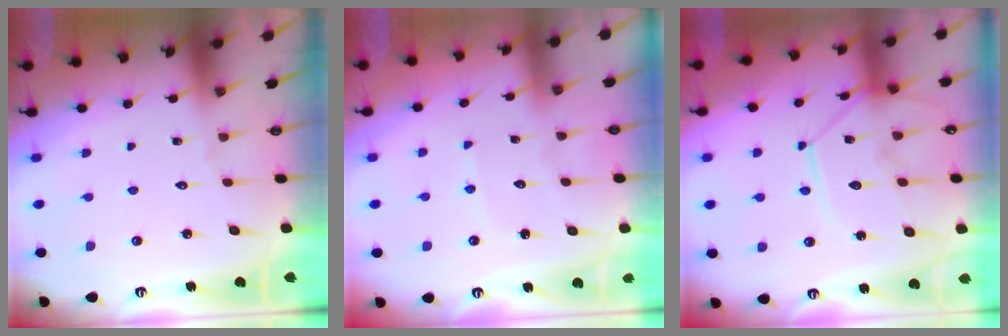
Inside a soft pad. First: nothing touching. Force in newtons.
{"total": 3.6, "press": 3.5, "slide": 0.4}
{"total": 12.6, "press": 12.5, "slide": 1.4}